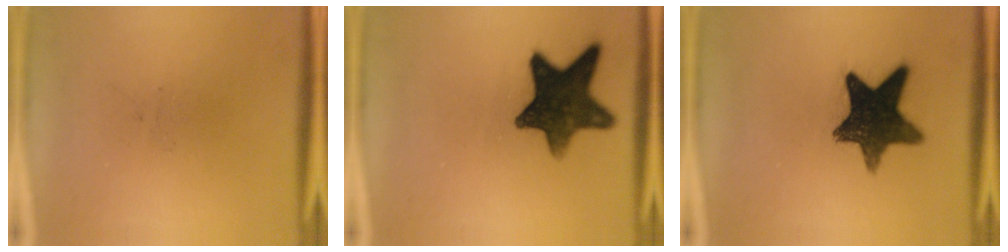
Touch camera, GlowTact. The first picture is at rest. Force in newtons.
{"total": 13.5}
{"total": 13.4}